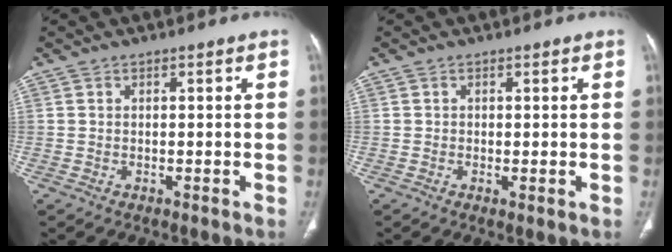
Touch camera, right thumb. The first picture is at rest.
{"total": 0.8, "force": [-0.2, 0.2, 0.8], "torque": [-0.016, -0.005, -0.004]}